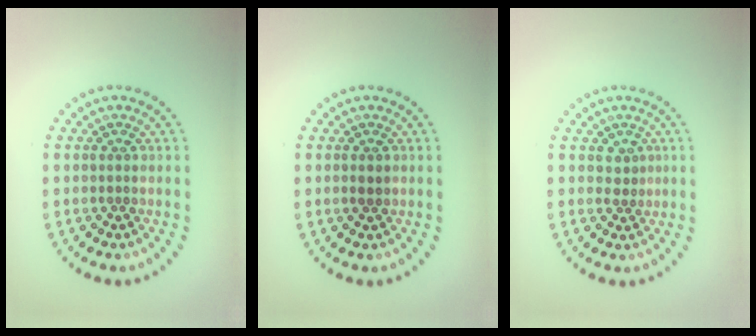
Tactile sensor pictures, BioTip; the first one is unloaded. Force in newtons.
{"total": 0.9, "press": 0.9, "slide": 0.0}
{"total": 1.1, "press": 0.8, "slide": 0.7}